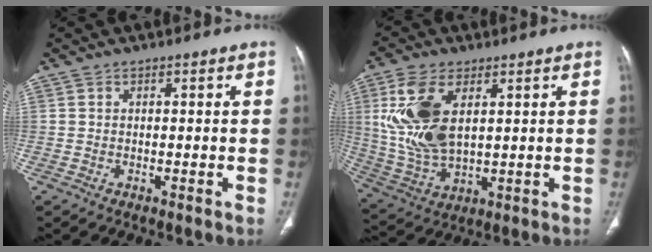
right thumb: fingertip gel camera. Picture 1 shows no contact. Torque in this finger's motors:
{"motor_torque": [0.29, 0.48, 1.19, 0.96, 0.18]}